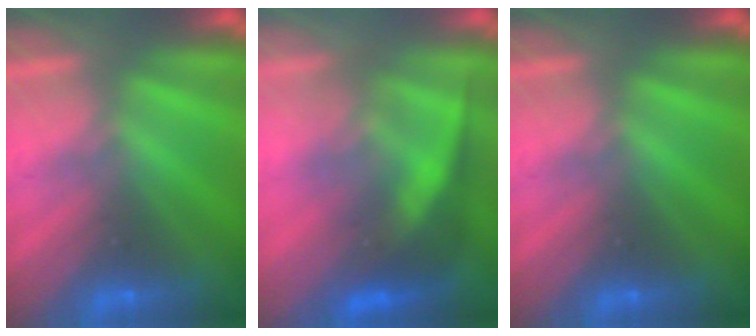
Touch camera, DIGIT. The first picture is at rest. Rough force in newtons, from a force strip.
{"total": 2.7}
{"total": 0.0}